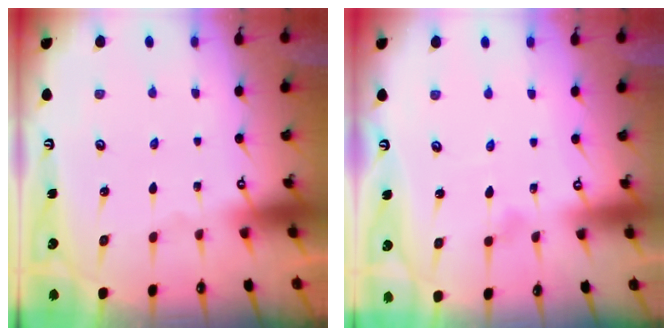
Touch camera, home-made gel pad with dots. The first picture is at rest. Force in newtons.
{"total": 3.9, "press": 3.8, "slide": 0.3}